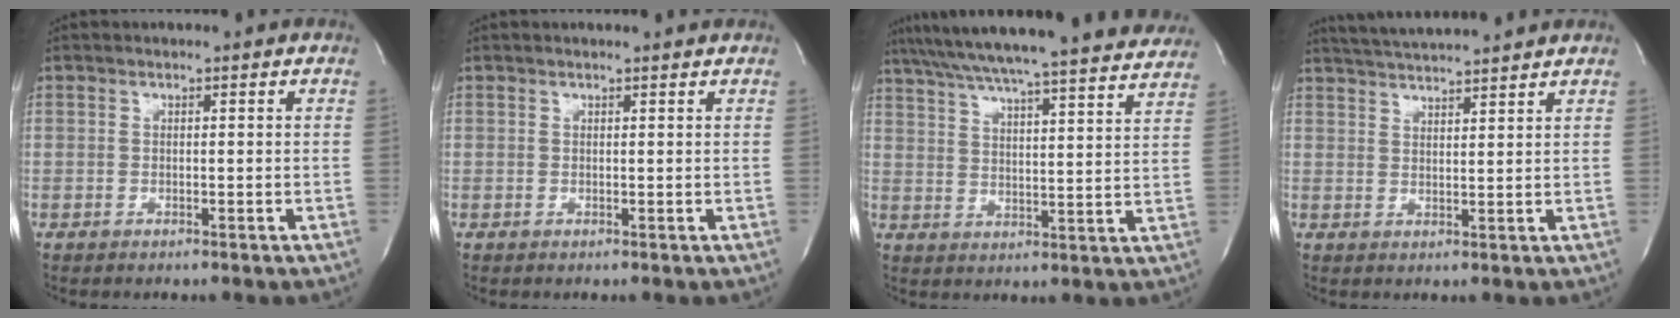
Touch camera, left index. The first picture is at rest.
{"total": 0.6, "force": [0.5, -0.3, 0.0], "torque": [-0.007, -0.014, -0.001]}
{"total": 30.1, "force": [27.3, 1.8, 12.4], "torque": [-0.210, -0.028, 0.354]}
{"total": 8.4, "force": [7.9, -0.6, 3.1], "torque": [-0.060, 0.012, 0.119]}